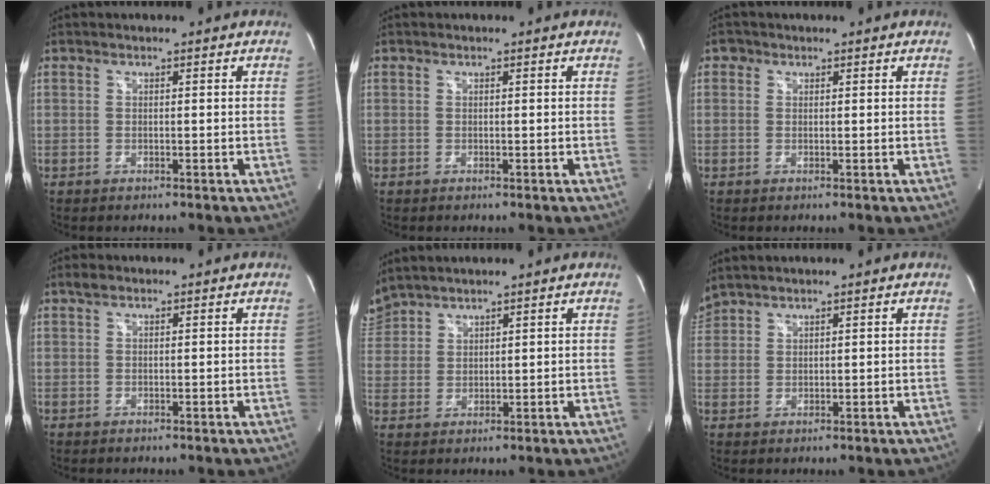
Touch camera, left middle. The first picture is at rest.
{"total": 0.0}
{"total": 1.1, "force": [0.6, 0.9, 0.1], "torque": [0.003, 0.001, 0.006]}
{"total": 1.0, "force": [0.8, 0.5, 0.5], "torque": [-0.013, 0.009, 0.014]}
{"total": 5.1, "force": [4.9, 1.1, 0.7], "torque": [-0.020, 0.025, 0.101]}
{"total": 3.6, "force": [3.5, 0.7, 0.8], "torque": [-0.024, 0.028, 0.073]}